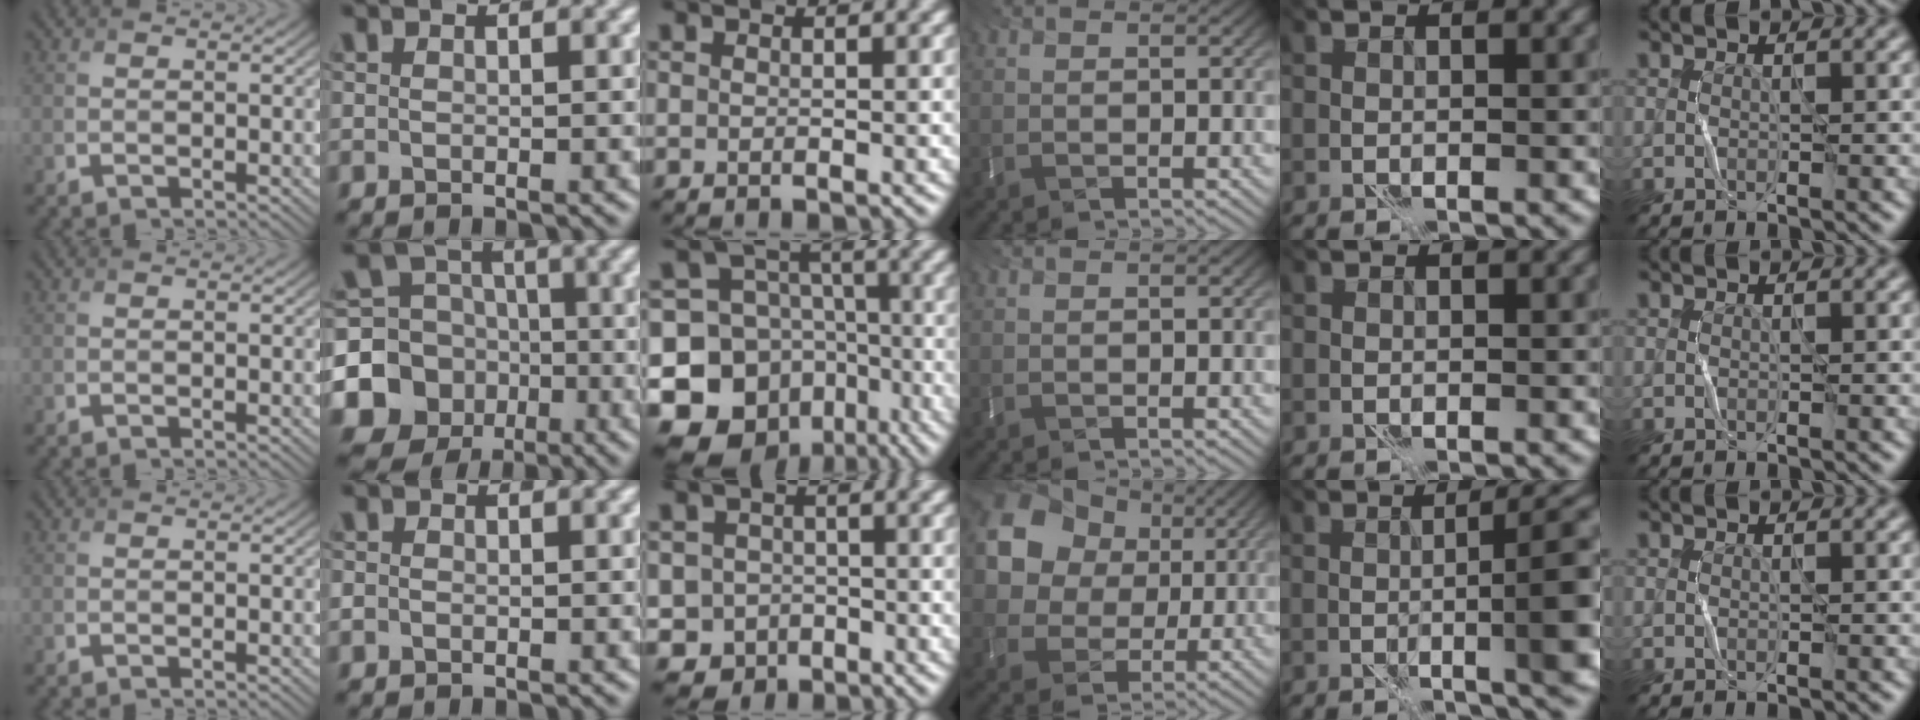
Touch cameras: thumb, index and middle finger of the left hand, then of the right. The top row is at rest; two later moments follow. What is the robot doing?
{"motion": "fold", "object": "bubble wrap"}